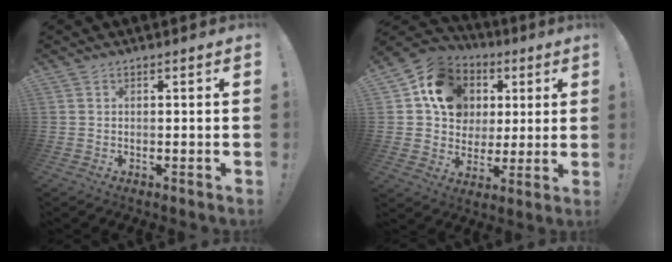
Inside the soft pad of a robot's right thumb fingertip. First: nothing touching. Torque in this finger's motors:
{"motor_torque": [1.38, 1.42, 0.32, 0.21, 0.06]}